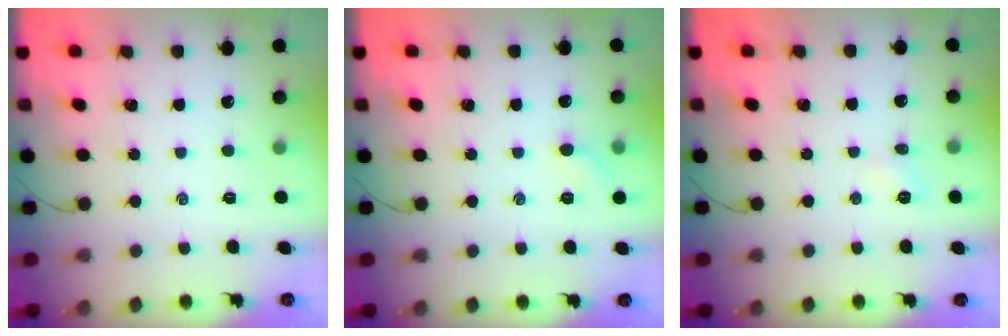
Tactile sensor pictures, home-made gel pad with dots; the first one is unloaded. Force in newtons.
{"total": 4.4, "press": 4.2, "slide": 1.3}
{"total": 4.2, "press": 4.0, "slide": 1.3}